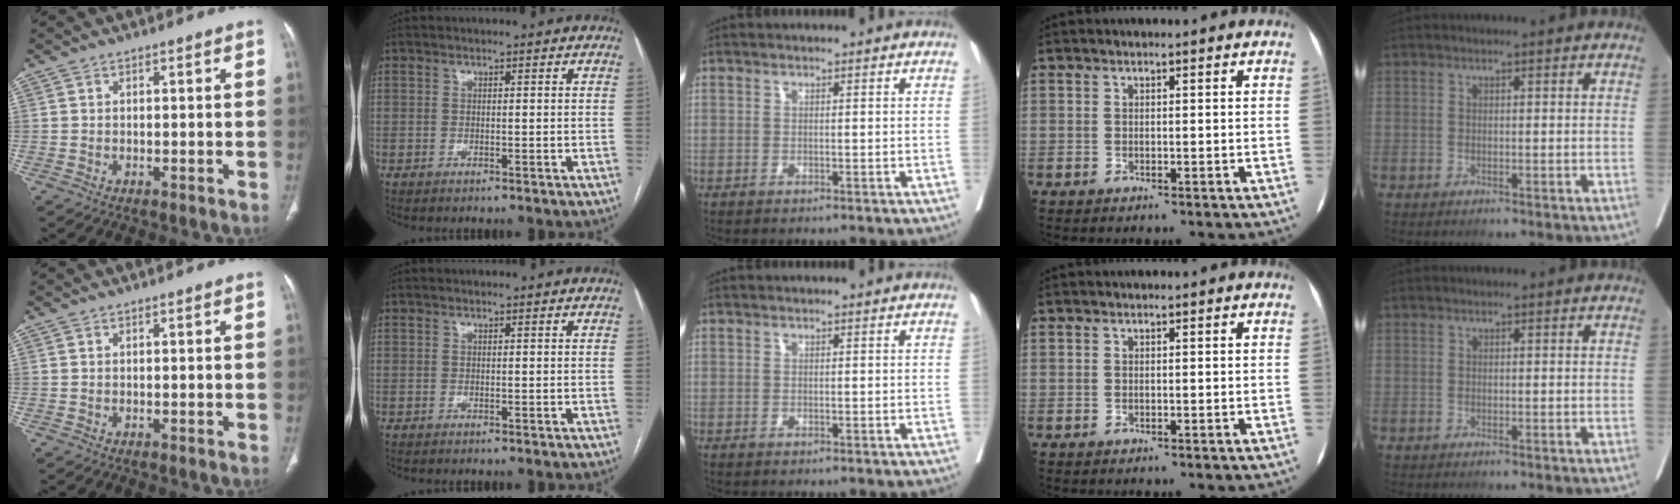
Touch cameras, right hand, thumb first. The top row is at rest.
{}